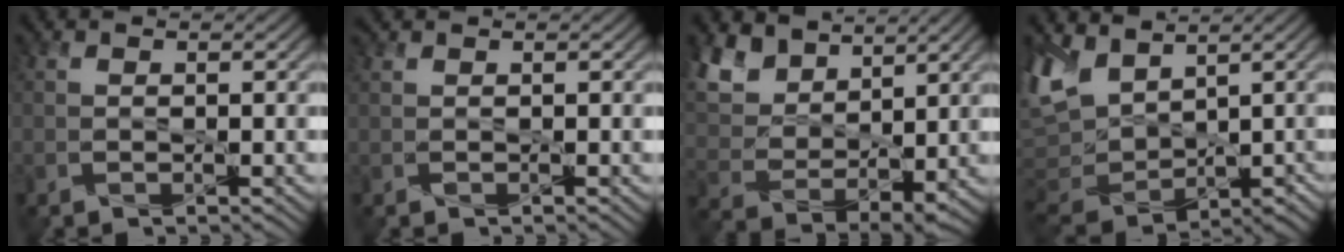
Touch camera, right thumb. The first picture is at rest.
{"total": 0.6, "force": [0.5, -0.1, 0.2], "torque": [-0.007, 0.006, 0.009]}
{"total": 11.1, "force": [7.2, 6.3, 5.6], "torque": [-0.164, 0.015, 0.141]}
{"total": 10.8, "force": [4.4, 6.6, 7.3], "torque": [-0.210, -0.002, 0.086]}